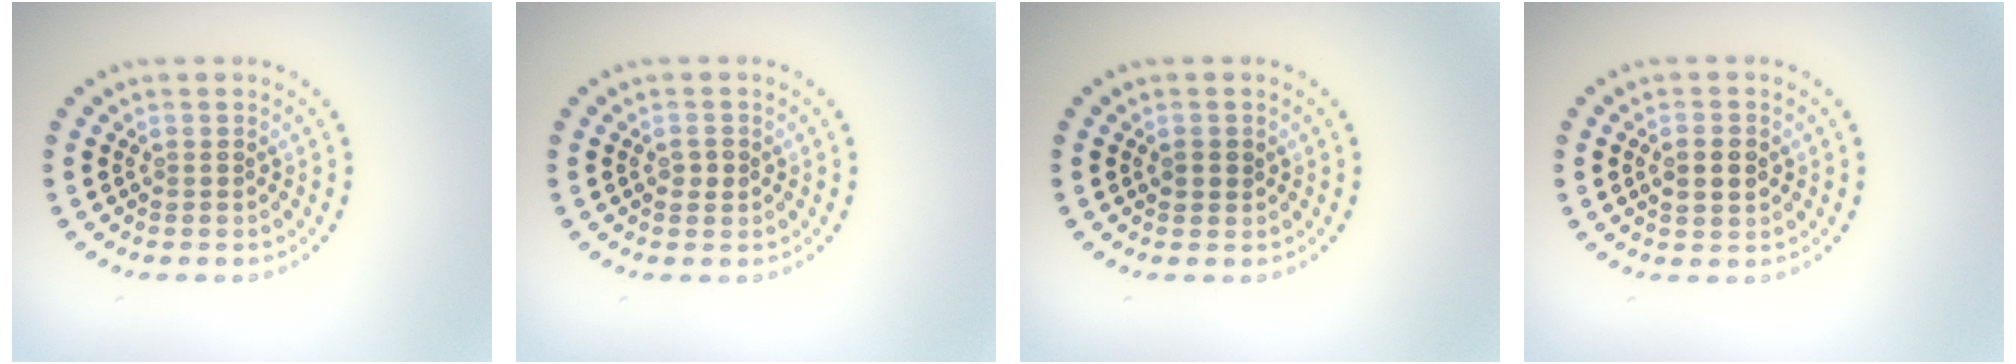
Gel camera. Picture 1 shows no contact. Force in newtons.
{"total": 1.0, "press": 1.0, "slide": 0.2}
{"total": 1.2, "press": 1.1, "slide": 0.4}
{"total": 2.3, "press": 2.3, "slide": 0.2}